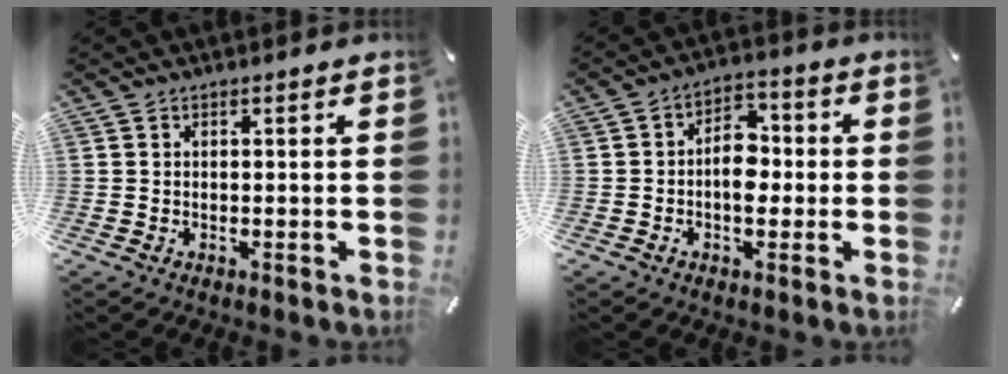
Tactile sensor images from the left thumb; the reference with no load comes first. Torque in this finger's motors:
{"motor_torque": [0.30, 0.88, 0.64, 0.11, 0.18]}